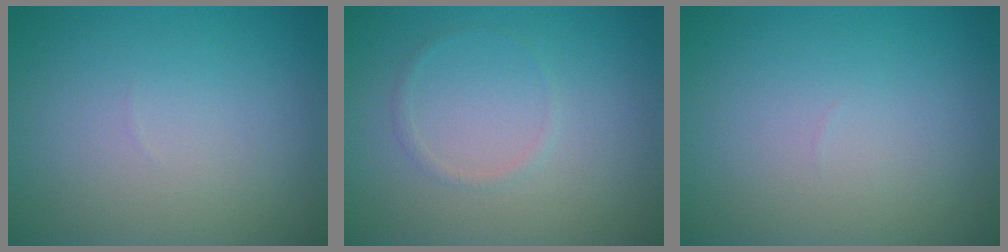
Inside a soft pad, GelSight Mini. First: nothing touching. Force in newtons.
{"total": 0.7, "press": 0.7, "slide": 0.0}
{"total": 0.0}